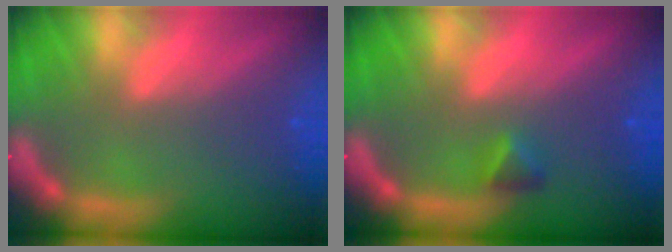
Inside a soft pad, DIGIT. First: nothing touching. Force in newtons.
{"total": 1.4}